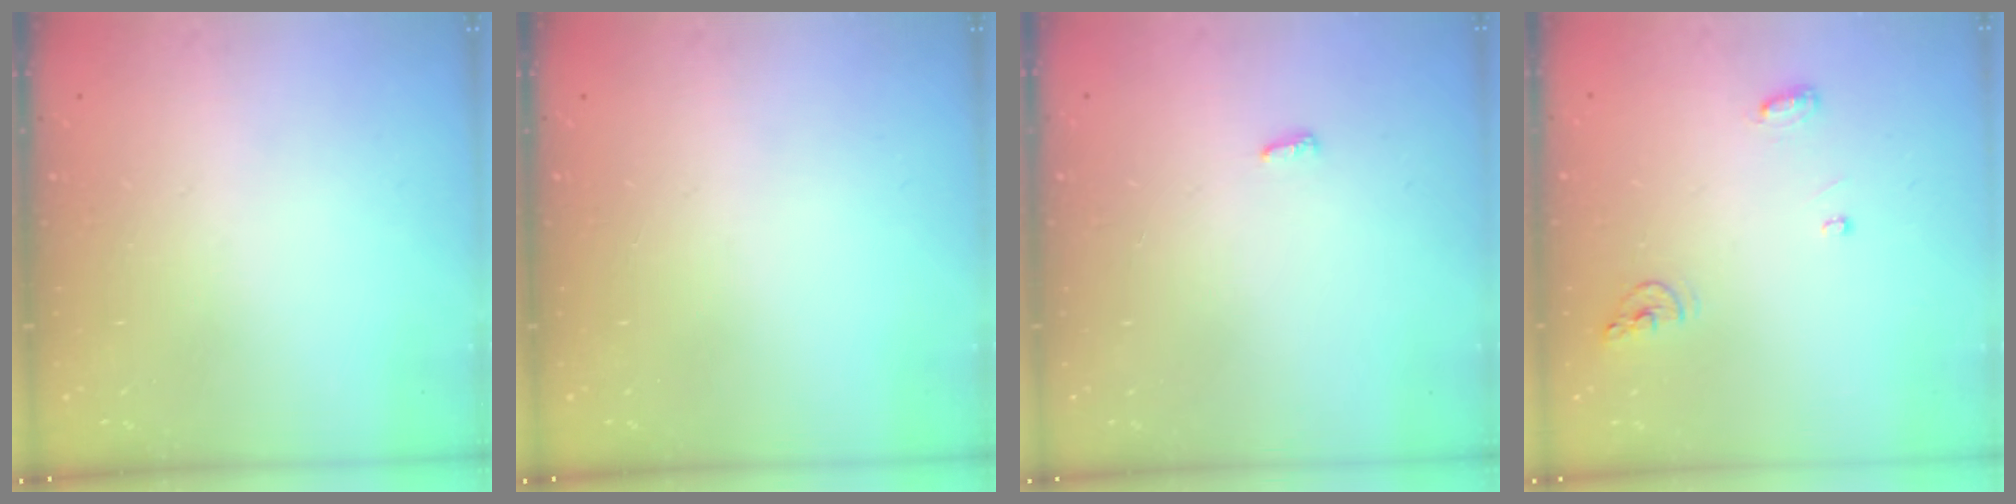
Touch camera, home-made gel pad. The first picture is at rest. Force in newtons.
{"total": 0.0}
{"total": 2.8, "press": 2.8, "slide": 0.5}
{"total": 6.5, "press": 6.5, "slide": 0.5}